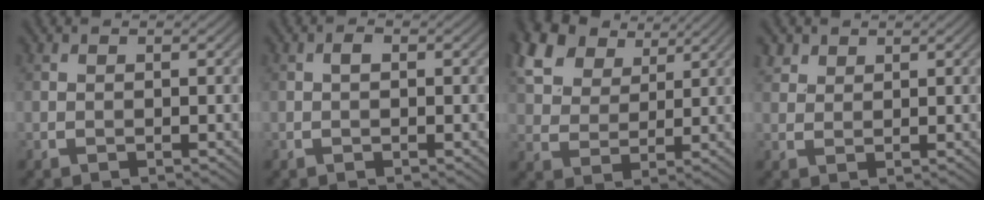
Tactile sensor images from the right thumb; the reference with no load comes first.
{"total": 0.8, "force": [0.0, 0.5, 0.7], "torque": [-0.013, 0.002, -0.002]}
{"total": 10.8, "force": [6.3, 6.7, 5.8], "torque": [-0.156, 0.023, 0.112]}
{"total": 2.2, "force": [1.6, 1.4, 0.6], "torque": [-0.017, 0.001, 0.038]}